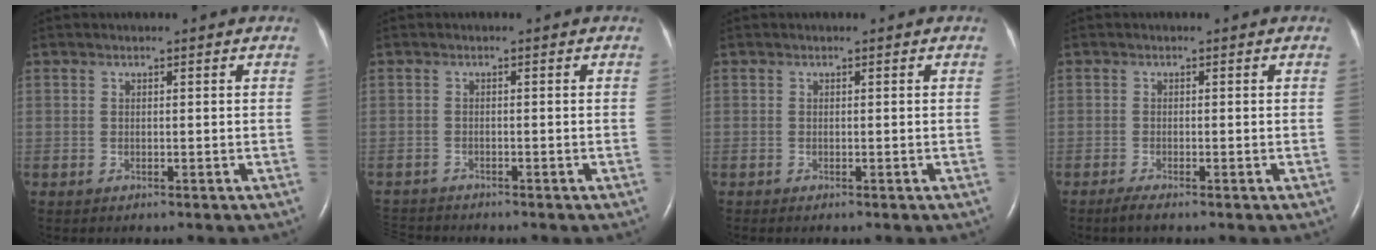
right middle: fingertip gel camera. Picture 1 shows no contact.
{"total": 3.3, "force": [-3.2, 0.8, 0.1], "torque": [-0.002, -0.012, -0.055]}
{"total": 0.0}
{"total": 1.5, "force": [-1.2, 0.0, 1.0], "torque": [-0.029, -0.006, -0.025]}